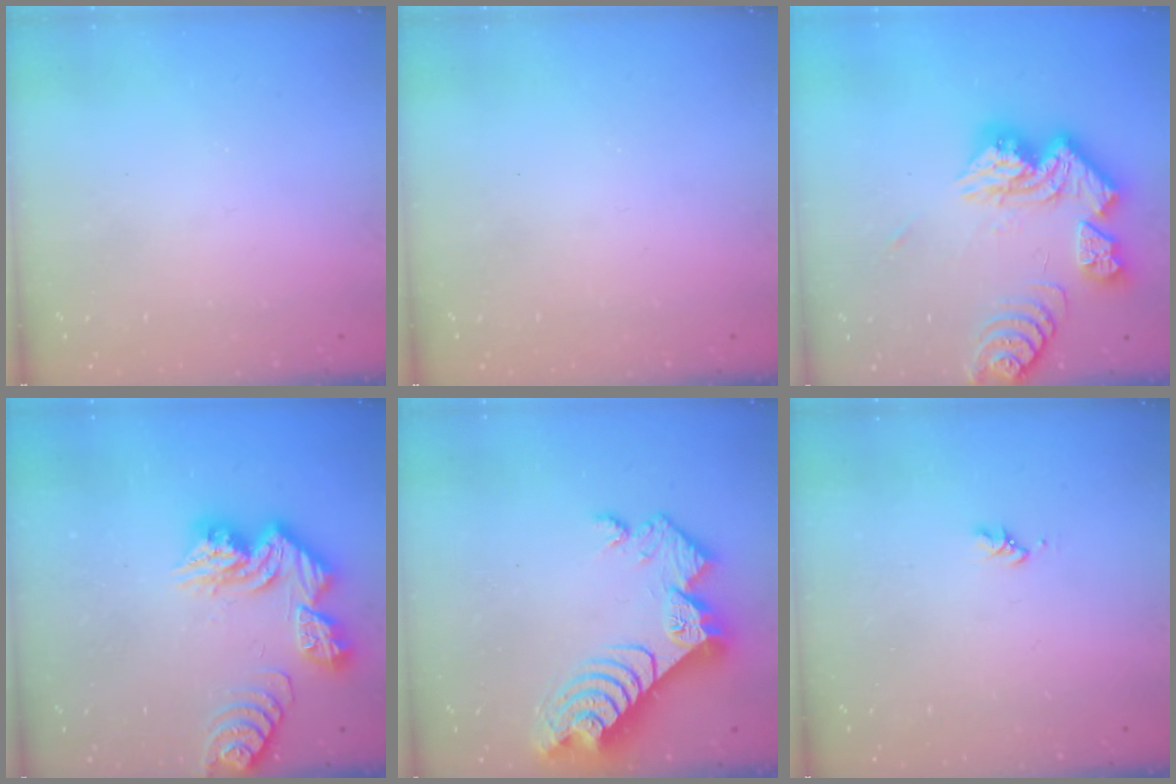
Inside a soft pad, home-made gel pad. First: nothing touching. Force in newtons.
{"total": 0.0}
{"total": 22.6, "press": 22.5, "slide": 2.2}
{"total": 14.3, "press": 14.3, "slide": 1.5}
{"total": 11.9, "press": 11.9, "slide": 1.1}
{"total": 1.7, "press": 1.7, "slide": 0.3}